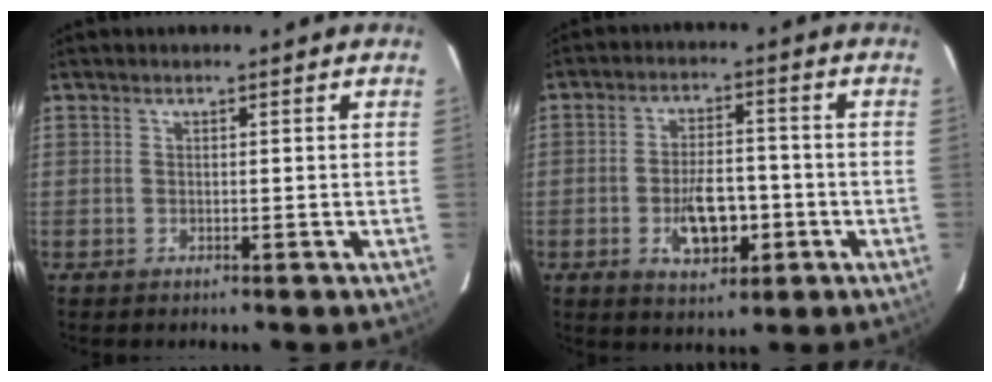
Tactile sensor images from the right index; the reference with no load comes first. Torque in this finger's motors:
{"motor_torque": [0.24, -0.05, 0.16, 0.07]}